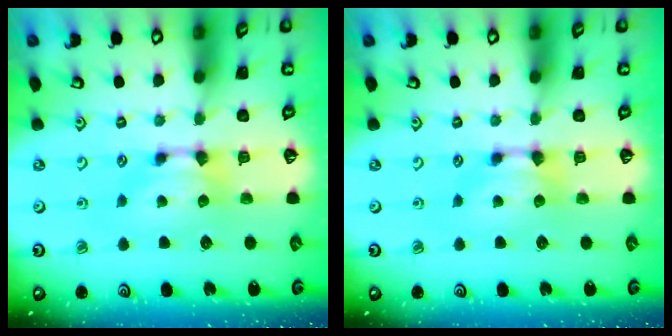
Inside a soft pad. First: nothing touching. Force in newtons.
{"total": 0.0}